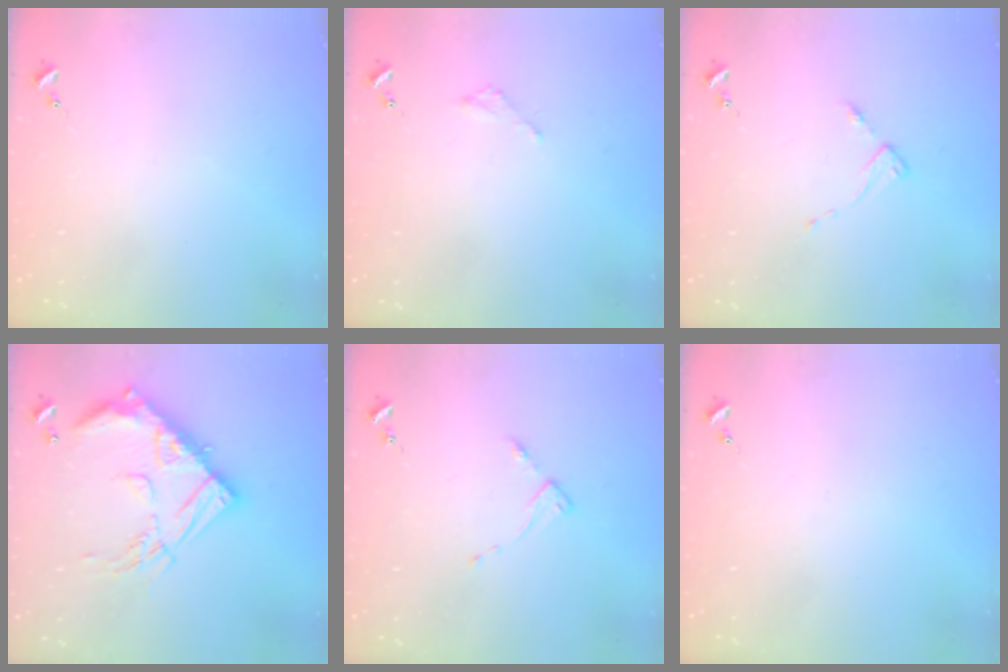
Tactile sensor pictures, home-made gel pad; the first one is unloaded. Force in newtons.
{"total": 2.1, "press": 2.1, "slide": 0.2}
{"total": 3.7, "press": 3.6, "slide": 0.4}
{"total": 21.3, "press": 21.2, "slide": 2.1}
{"total": 3.7, "press": 3.6, "slide": 0.4}
{"total": 0.0}